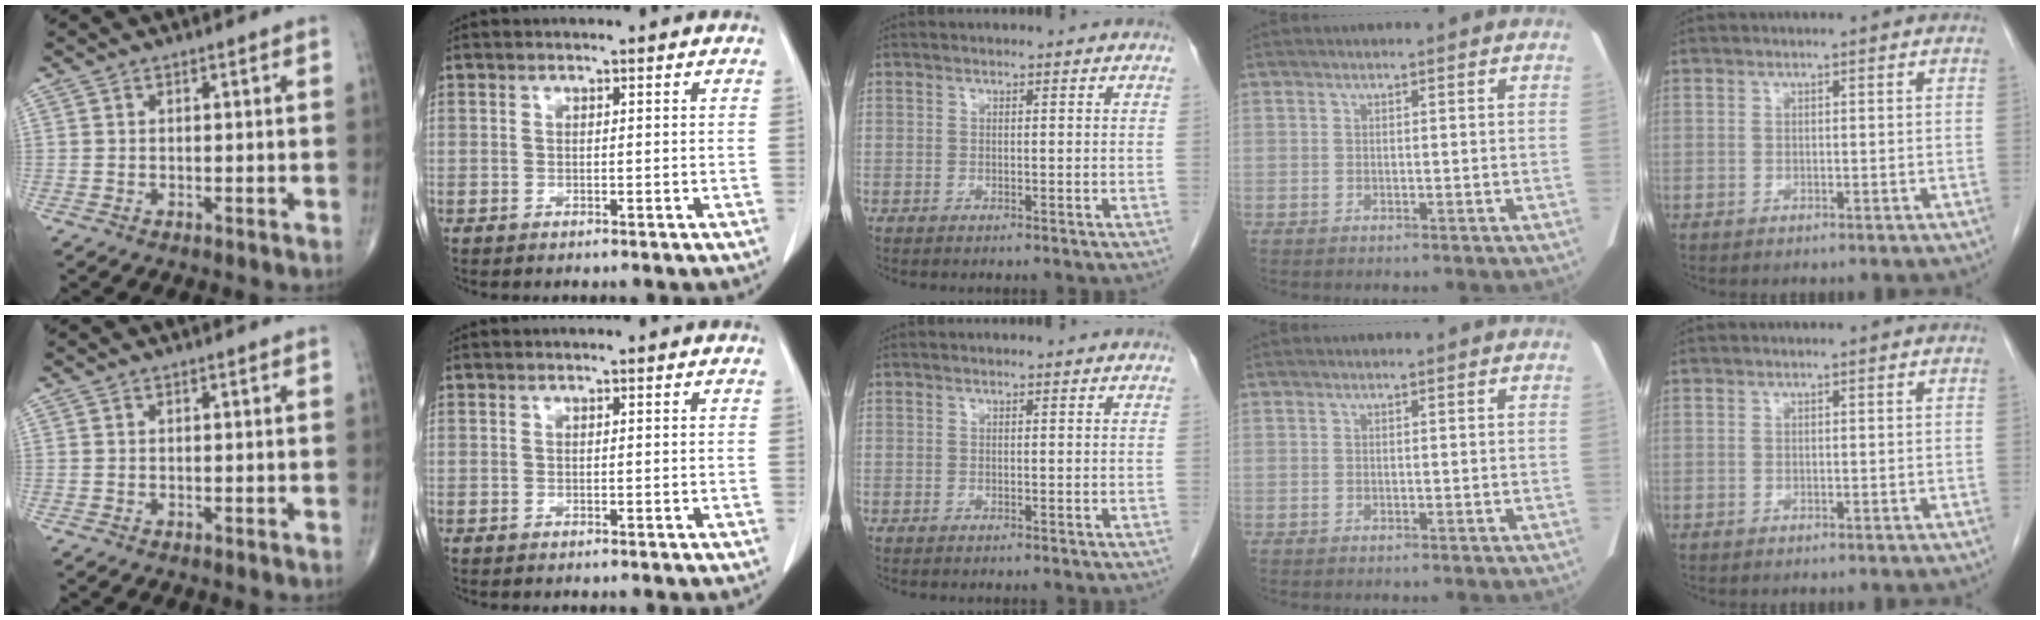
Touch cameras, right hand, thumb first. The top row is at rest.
{}